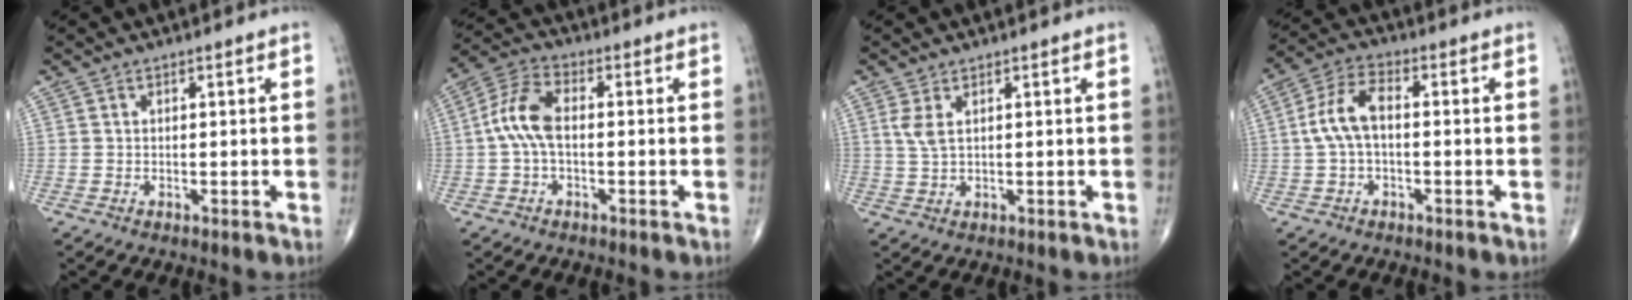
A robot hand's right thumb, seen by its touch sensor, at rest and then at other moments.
{"total": 7.9, "force": [-0.4, 4.1, 6.8], "torque": [-0.149, 0.025, -0.015]}
{"total": 2.7, "force": [1.1, 1.0, 2.3], "torque": [-0.058, -0.001, 0.030]}
{"total": 7.7, "force": [-0.1, 3.9, 6.6], "torque": [-0.140, 0.027, -0.008]}